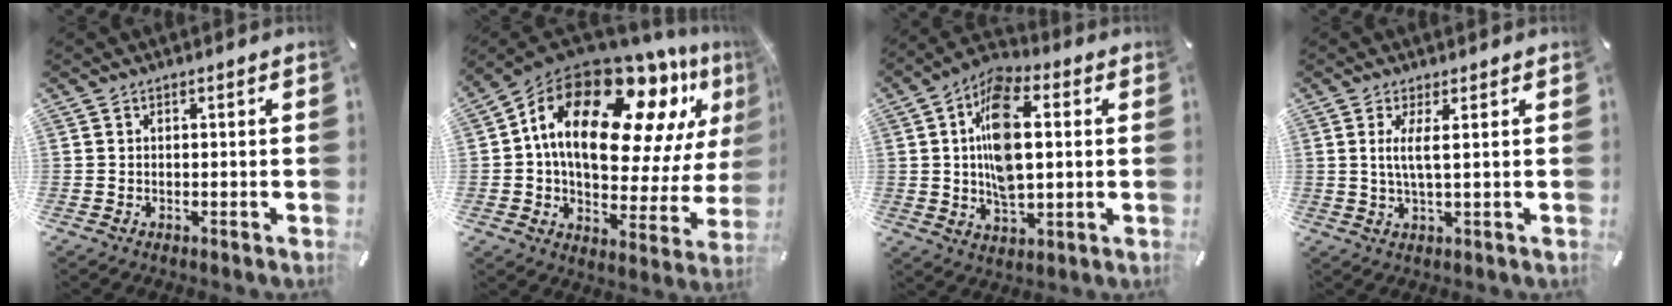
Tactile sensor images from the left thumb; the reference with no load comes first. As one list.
[{"total": 24.4, "force": [10.5, 13.9, 17.1], "torque": [-0.275, -0.074, 0.173]}, {"total": 13.8, "force": [1.7, 7.6, 11.4], "torque": [-0.212, 0.000, 0.029]}, {"total": 4.5, "force": [1.2, 0.5, 4.3], "torque": [-0.088, -0.004, 0.019]}]